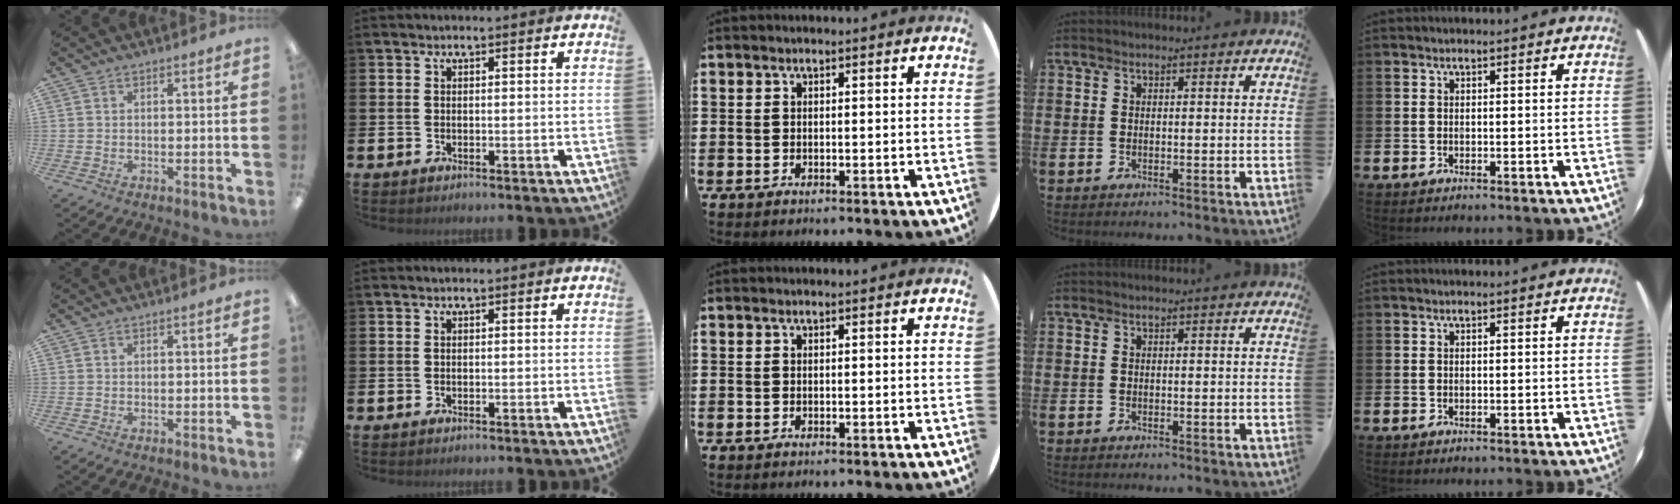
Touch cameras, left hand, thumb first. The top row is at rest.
{}